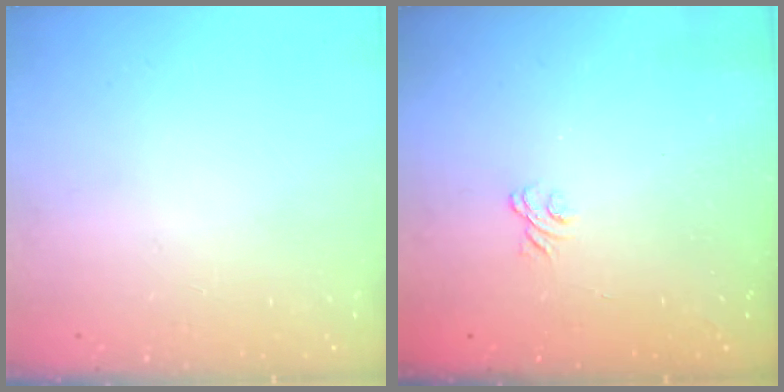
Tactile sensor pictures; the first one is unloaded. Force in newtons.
{"total": 1.9, "press": 1.5, "slide": 1.1}